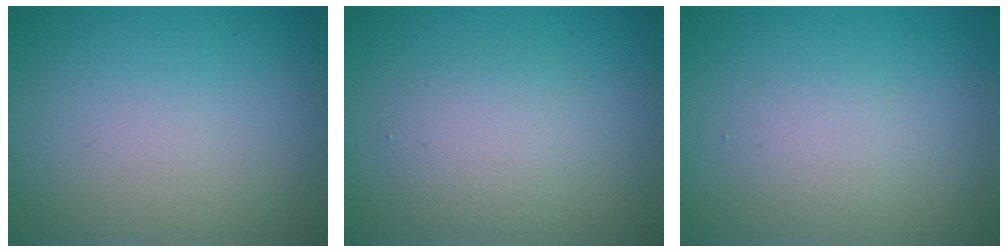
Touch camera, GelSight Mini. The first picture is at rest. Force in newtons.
{"total": 2.6, "press": 2.6, "slide": 0.3}
{"total": 1.7, "press": 1.7, "slide": 0.1}